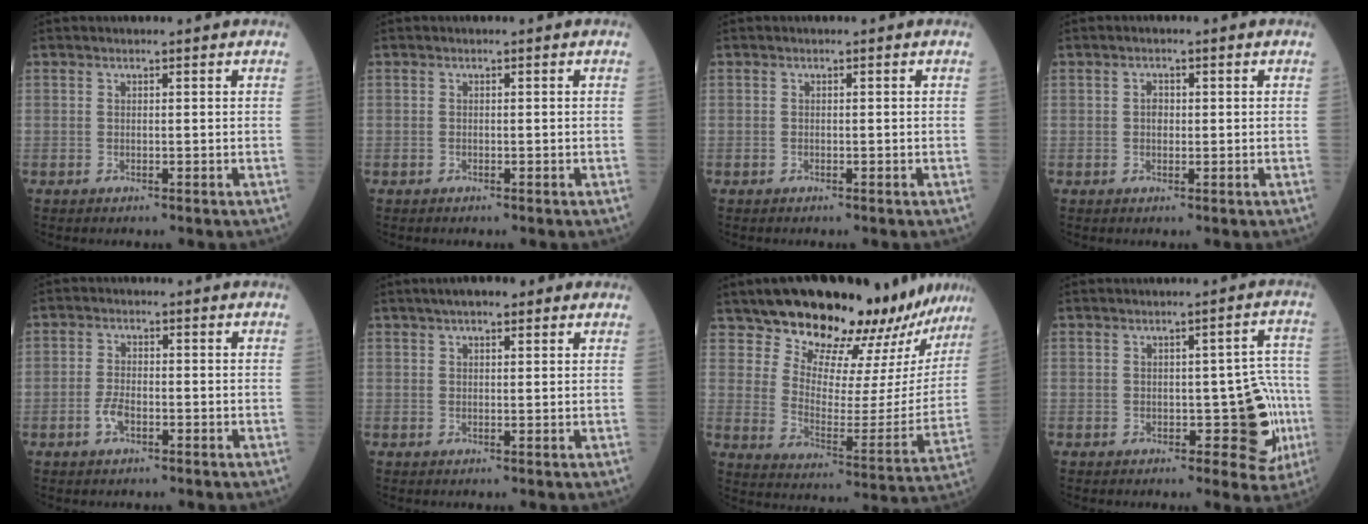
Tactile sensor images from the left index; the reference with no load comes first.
{"total": 0.0}
{"total": 0.0}
{"total": 1.5, "force": [0.0, 1.1, 1.0], "torque": [-0.018, 0.005, 0.004]}
{"total": 2.9, "force": [-1.4, 1.5, 2.1], "torque": [-0.050, 0.003, -0.025]}
{"total": 5.7, "force": [4.1, 1.8, 3.6], "torque": [-0.050, 0.032, 0.062]}
{"total": 22.4, "force": [20.2, 4.6, 8.5], "torque": [-0.118, -0.061, 0.269]}
{"total": 8.0, "force": [-1.8, 3.6, 6.9], "torque": [-0.066, 0.024, -0.010]}